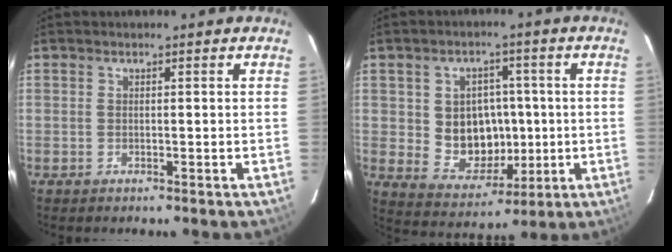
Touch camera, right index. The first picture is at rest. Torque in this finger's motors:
{"motor_torque": [0.28, 0.03, 0.19, 0.03]}